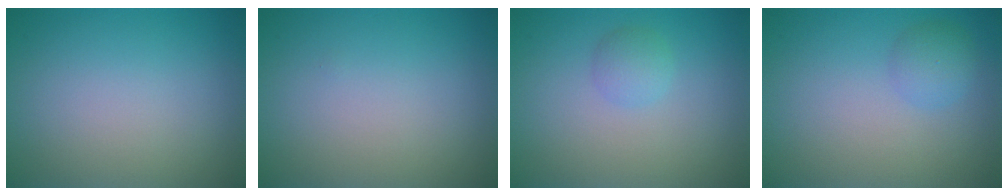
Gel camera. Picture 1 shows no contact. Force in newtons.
{"total": 0.0}
{"total": 1.5, "press": 1.5, "slide": 0.1}
{"total": 1.9, "press": 1.9, "slide": 0.1}